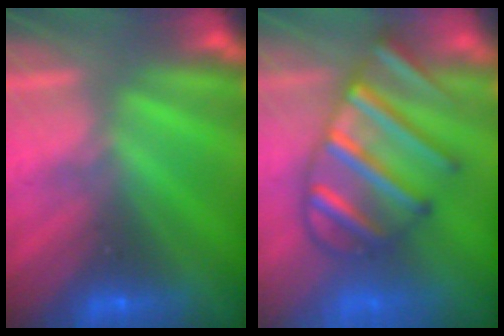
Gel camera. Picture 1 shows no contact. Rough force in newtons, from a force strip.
{"total": 7.2}